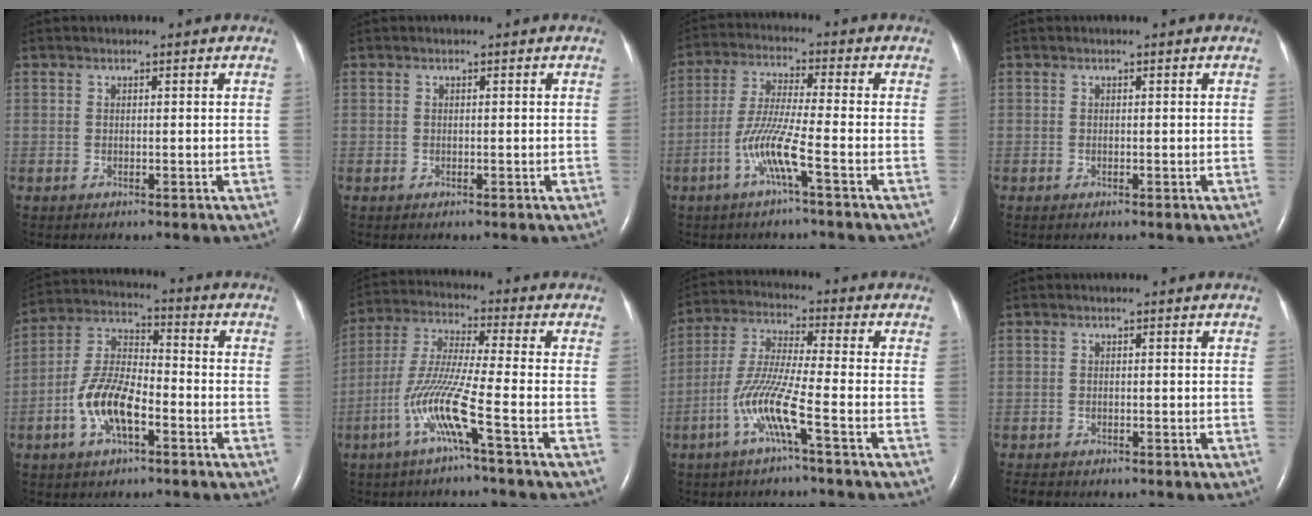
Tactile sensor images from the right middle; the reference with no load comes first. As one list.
[{"total": 0.0}, {"total": 7.3, "force": [-3.2, -0.7, 6.5], "torque": [-0.136, -0.002, -0.068]}, {"total": 0.0}, {"total": 10.1, "force": [-4.0, 4.0, 8.4], "torque": [-0.184, 0.014, -0.077]}, {"total": 9.8, "force": [-4.4, -1.2, 8.7], "torque": [-0.185, -0.004, -0.093]}, {"total": 8.9, "force": [-4.0, -0.7, 7.9], "torque": [-0.170, 0.000, -0.085]}, {"total": 2.6, "force": [-2.2, 0.9, 0.9], "torque": [-0.016, -0.005, -0.029]}]